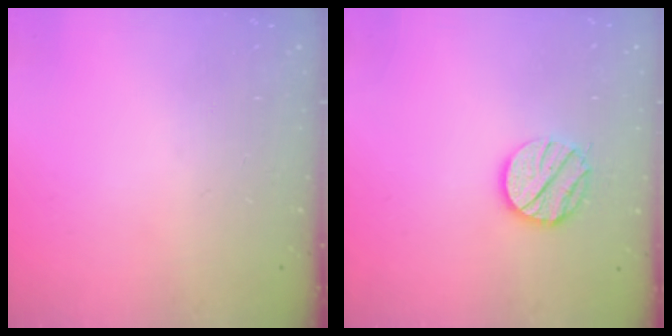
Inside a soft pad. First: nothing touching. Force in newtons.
{"total": 12.2, "press": 12.1, "slide": 1.4}